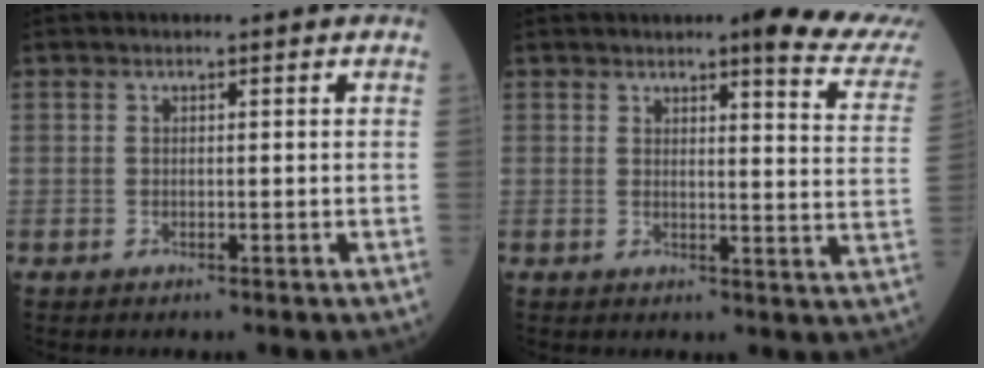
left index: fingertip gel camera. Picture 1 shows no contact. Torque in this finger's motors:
{"motor_torque": [1.07, -1.07, 0.44, 0.08]}